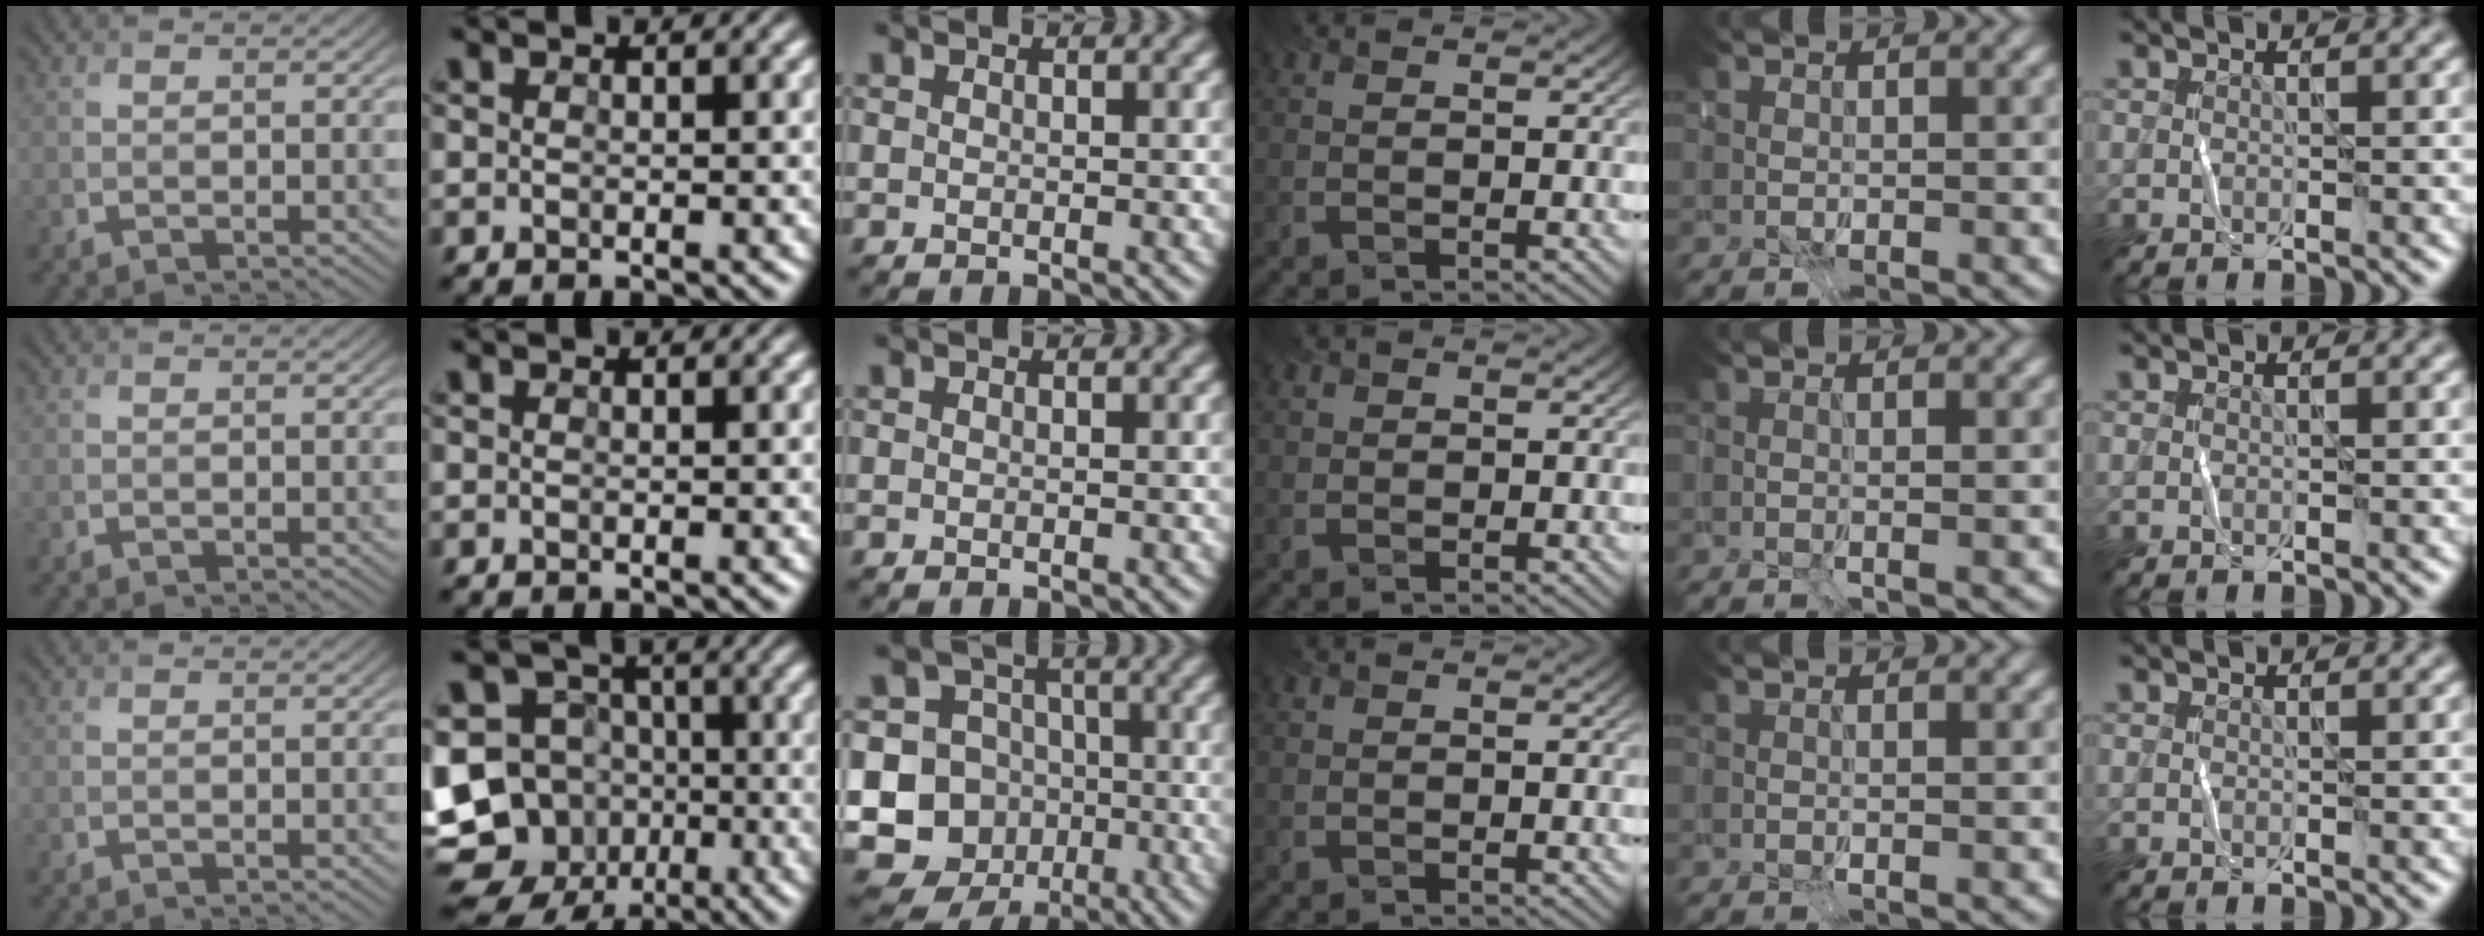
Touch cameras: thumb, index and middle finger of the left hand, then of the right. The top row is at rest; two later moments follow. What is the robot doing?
{"motion": "fold", "object": "receipt paper"}